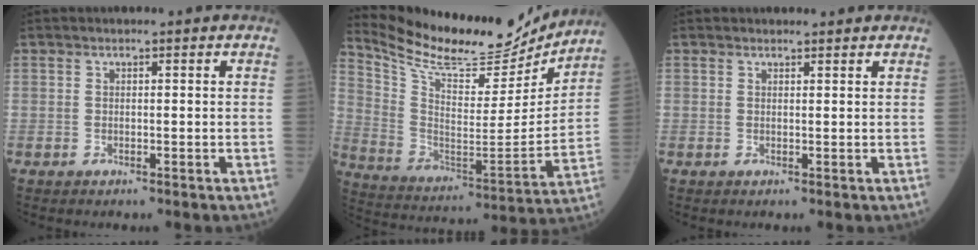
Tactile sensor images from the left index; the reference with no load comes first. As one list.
[{"total": 20.7, "force": [19.2, 4.0, 6.4], "torque": [-0.136, -0.036, 0.307]}, {"total": 1.8, "force": [1.8, 0.3, 0.2], "torque": [-0.012, 0.008, 0.024]}]